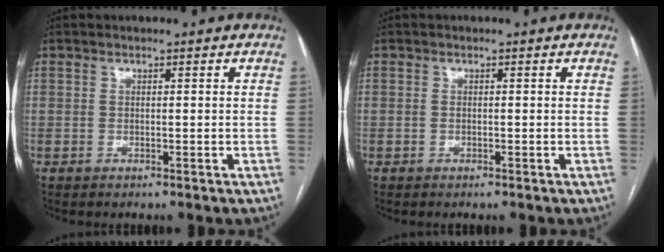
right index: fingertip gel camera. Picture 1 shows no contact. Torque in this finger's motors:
{"motor_torque": [-0.19, 0.03, -0.04, 0.00]}